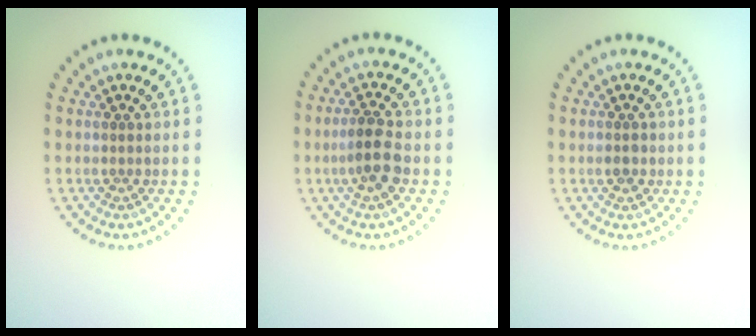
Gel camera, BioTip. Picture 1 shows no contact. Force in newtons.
{"total": 3.5, "press": 3.3, "slide": 1.0}
{"total": 1.1, "press": 1.1, "slide": 0.2}